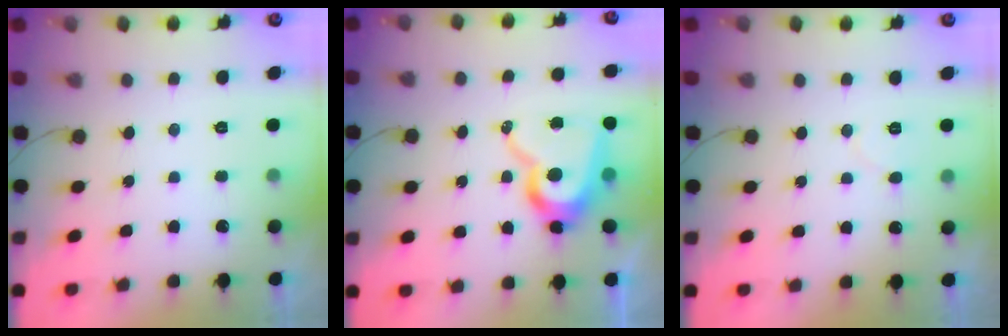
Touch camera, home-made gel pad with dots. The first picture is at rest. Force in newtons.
{"total": 14.6, "press": 14.5, "slide": 1.7}
{"total": 4.8, "press": 4.8, "slide": 0.6}